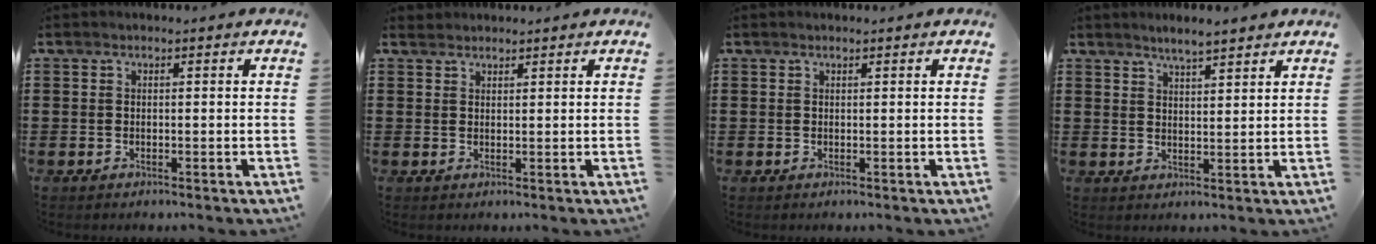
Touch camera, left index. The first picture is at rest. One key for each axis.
{"total": 1.3, "fx": 1.2, "fy": 0.3, "fz": -0.3, "tx": 0.004, "ty": 0.001, "tz": 0.024}
{"total": 0.0}
{"total": 2.9, "fx": 2.8, "fy": 0.1, "fz": 0.6, "tx": -0.019, "ty": -0.004, "tz": 0.051}